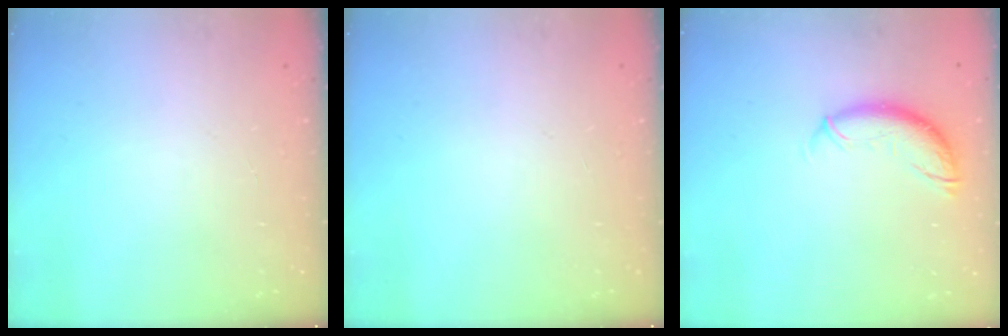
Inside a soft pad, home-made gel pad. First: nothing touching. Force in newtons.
{"total": 0.0}
{"total": 9.9, "press": 9.8, "slide": 1.4}